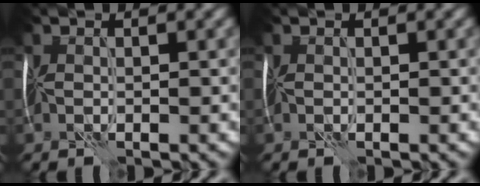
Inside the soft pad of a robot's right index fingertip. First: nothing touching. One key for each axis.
{"total": 0.0}